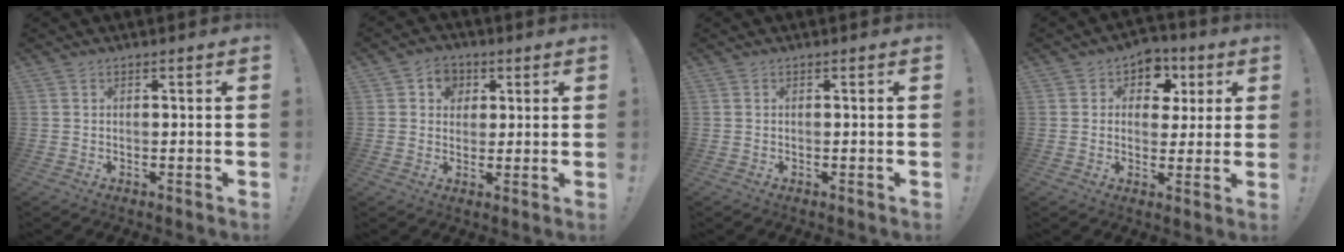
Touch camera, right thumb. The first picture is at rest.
{"total": 6.5, "force": [1.9, 5.9, 1.9], "torque": [-0.025, -0.006, 0.037]}
{"total": 0.0}
{"total": 8.5, "force": [3.0, 7.4, 3.1], "torque": [-0.026, -0.015, 0.056]}